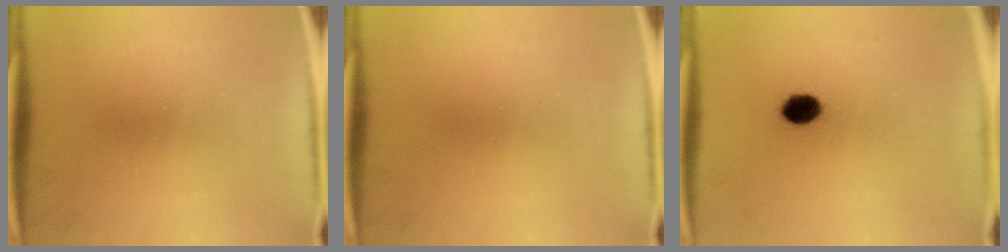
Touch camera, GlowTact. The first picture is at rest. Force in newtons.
{"total": 0.0}
{"total": 6.1}